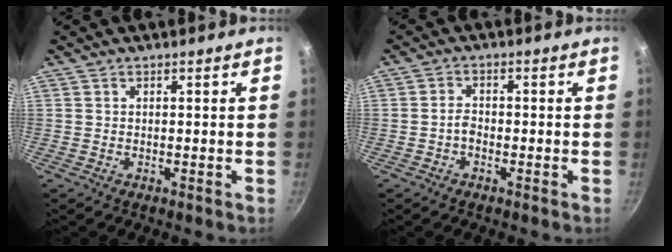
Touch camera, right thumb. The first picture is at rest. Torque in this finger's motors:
{"motor_torque": [-0.07, 0.09, -0.05, 0.00, -0.03]}